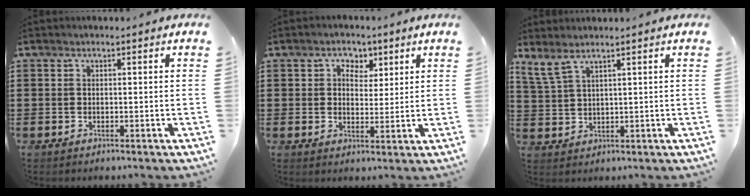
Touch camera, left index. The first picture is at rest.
{"total": 3.6, "force": [1.8, 2.8, 1.3], "torque": [-0.025, 0.008, 0.027]}
{"total": 3.9, "force": [2.5, 1.1, 2.8], "torque": [-0.069, -0.001, 0.044]}